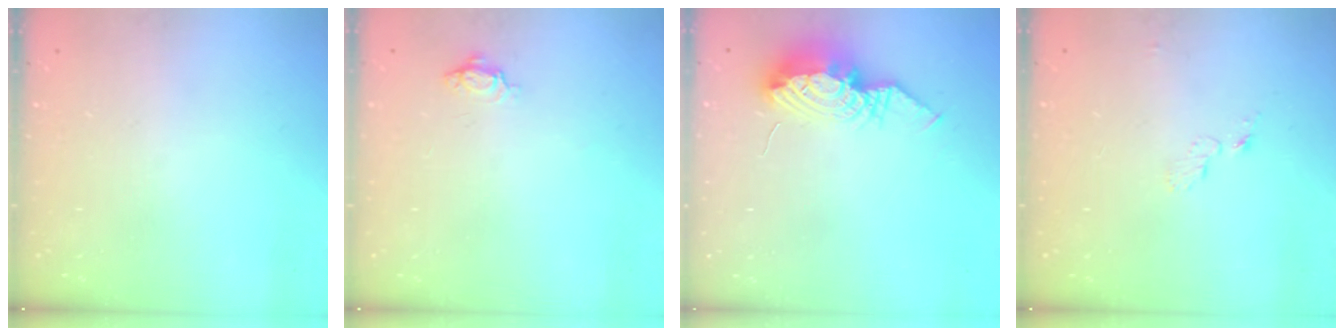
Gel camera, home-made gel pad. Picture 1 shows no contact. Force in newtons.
{"total": 3.7, "press": 3.6, "slide": 0.4}
{"total": 10.9, "press": 10.8, "slide": 1.2}
{"total": 4.0, "press": 4.0, "slide": 0.4}